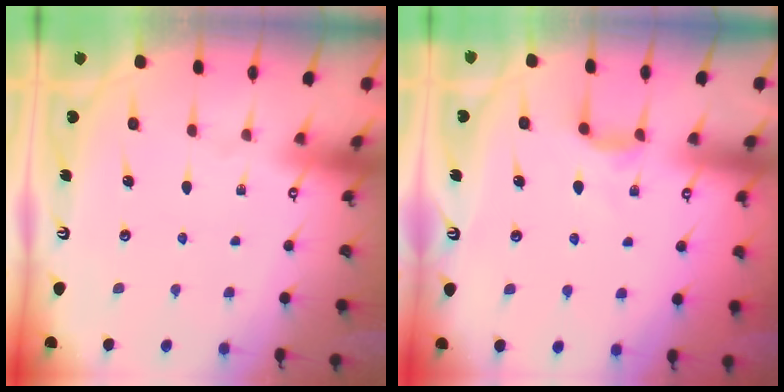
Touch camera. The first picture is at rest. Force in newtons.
{"total": 4.1, "press": 4.1, "slide": 0.6}